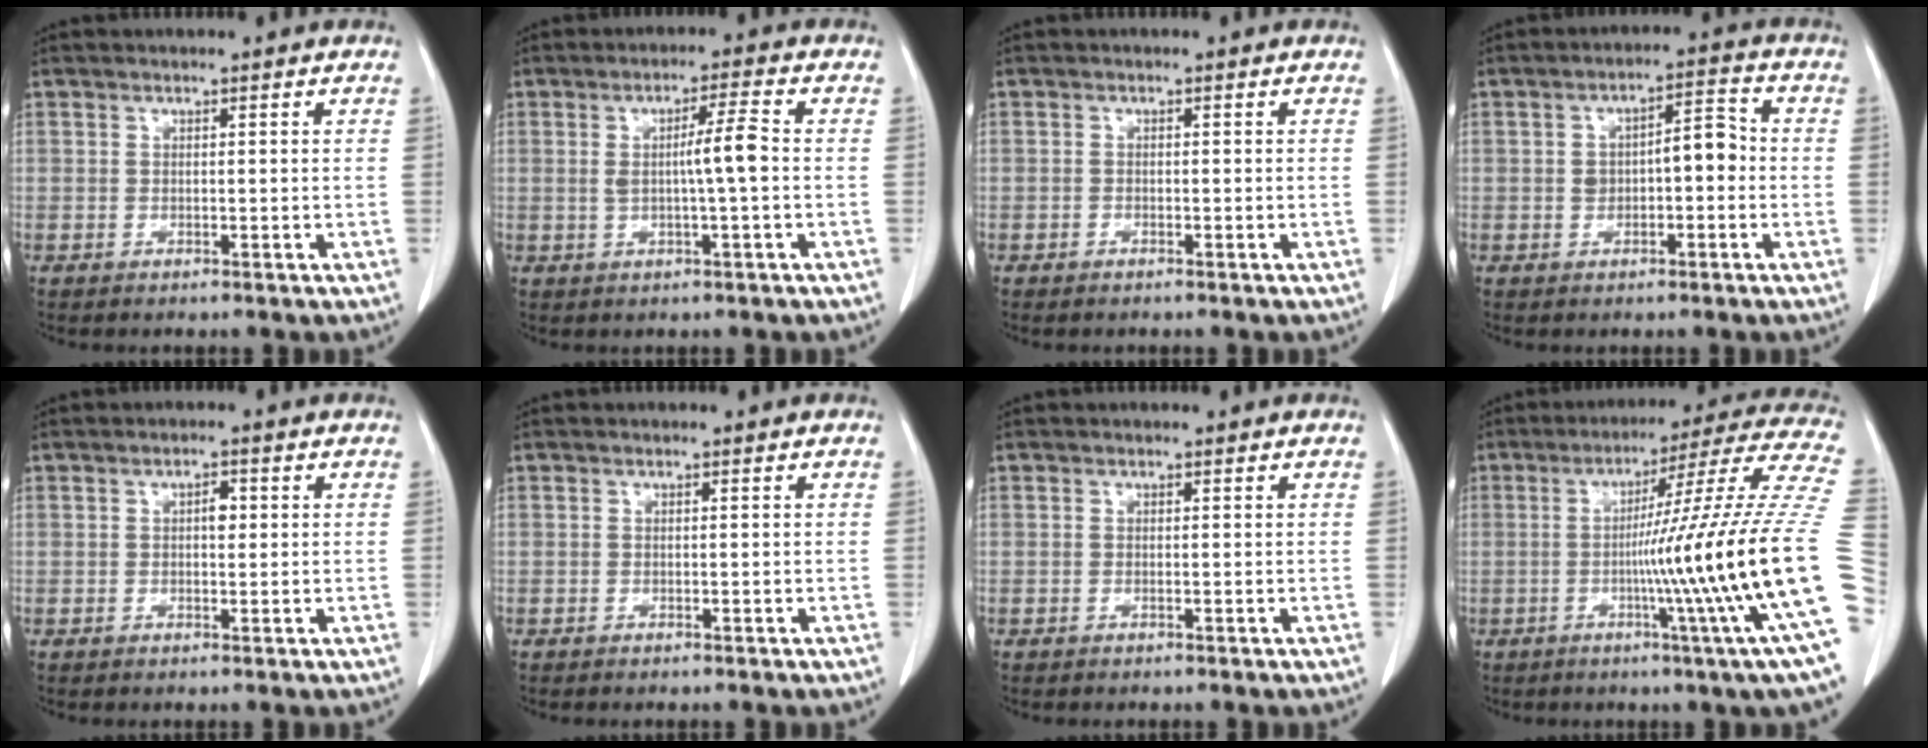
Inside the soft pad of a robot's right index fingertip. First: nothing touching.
{"total": 5.1, "force": [0.0, -0.1, 5.1], "torque": [-0.086, 0.003, 0.001]}
{"total": 0.6, "force": [-0.5, 0.2, 0.3], "torque": [-0.010, -0.001, -0.008]}
{"total": 5.7, "force": [-0.3, 2.5, 5.1], "torque": [-0.084, 0.031, -0.005]}
{"total": 1.8, "force": [0.3, 0.9, 1.6], "torque": [-0.023, 0.004, 0.003]}
{"total": 0.0}
{"total": 0.0}
{"total": 25.8, "force": [-4.4, -3.0, 25.2], "torque": [-0.273, -0.007, -0.093]}